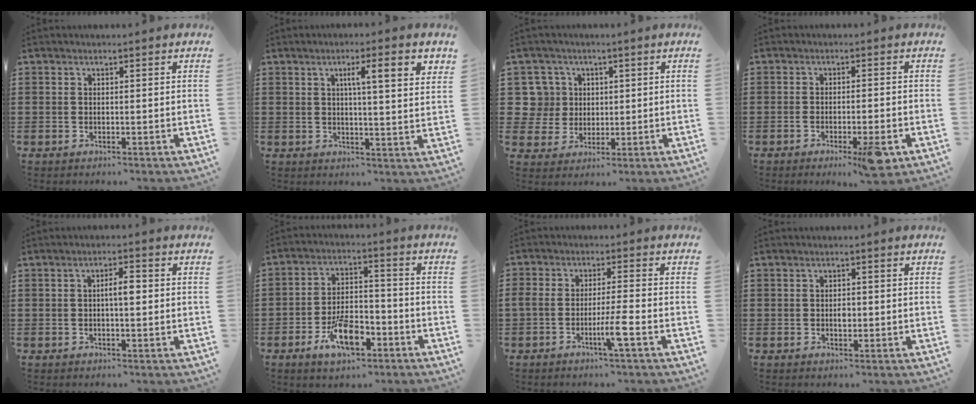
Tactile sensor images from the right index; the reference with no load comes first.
{"total": 5.7, "force": [2.4, 0.7, 5.1], "torque": [-0.097, 0.001, 0.034]}
{"total": 6.7, "force": [1.6, 6.3, 1.4], "torque": [-0.058, 0.012, 0.029]}
{"total": 5.3, "force": [-2.7, 0.6, 4.5], "torque": [-0.076, -0.012, -0.041]}
{"total": 3.1, "force": [0.1, 0.9, 2.9], "torque": [-0.055, 0.002, -0.001]}
{"total": 8.9, "force": [-4.3, 4.0, 6.6], "torque": [-0.122, 0.003, -0.077]}
{"total": 5.1, "force": [-2.2, 0.2, 4.6], "torque": [-0.084, -0.008, -0.041]}
{"total": 1.6, "force": [-0.1, 0.8, 1.3], "torque": [-0.026, 0.002, -0.003]}